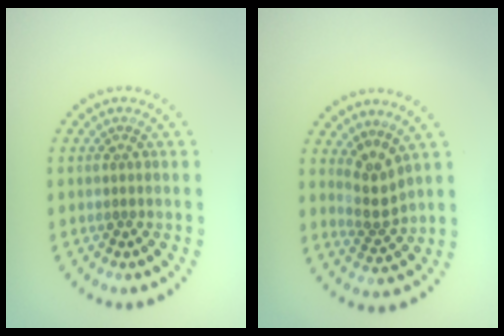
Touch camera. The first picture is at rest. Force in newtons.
{"total": 2.6, "press": 1.8, "slide": 1.9}